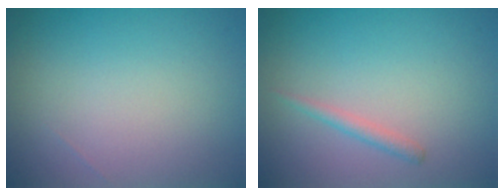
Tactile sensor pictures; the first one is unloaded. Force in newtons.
{"total": 1.1, "press": 1.1, "slide": 0.0}